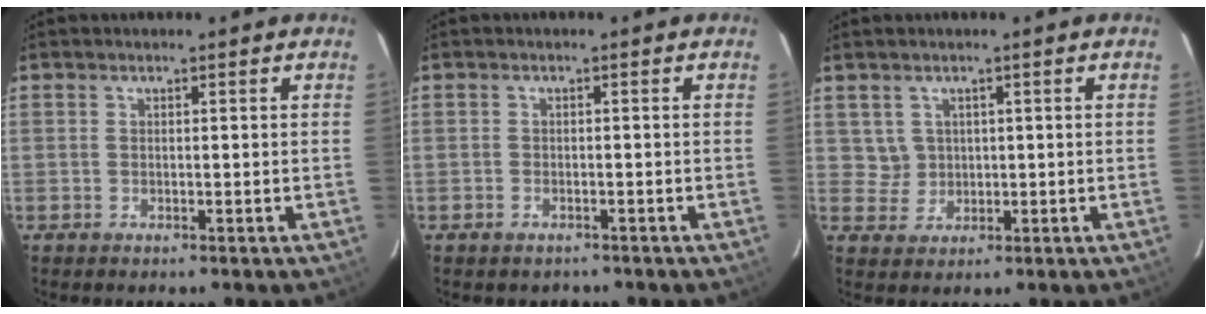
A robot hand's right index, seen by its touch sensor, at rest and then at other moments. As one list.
[{"total": 1.7, "force": [-1.2, 1.3, 0.2], "torque": [-0.005, -0.002, -0.014]}, {"total": 3.1, "force": [1.0, 3.0, 0.0], "torque": [0.006, 0.007, 0.023]}]